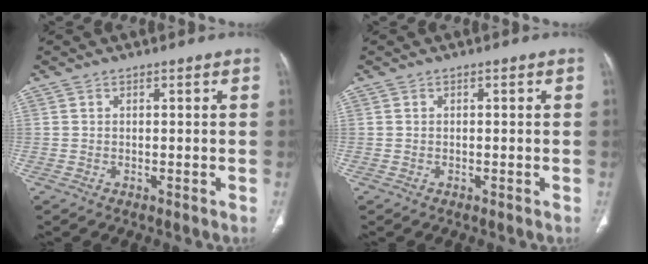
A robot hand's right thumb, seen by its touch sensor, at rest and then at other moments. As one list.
[{"total": 0.0}]